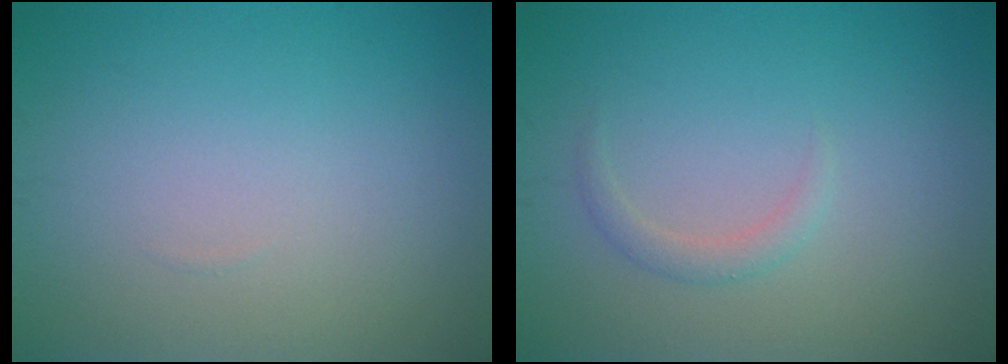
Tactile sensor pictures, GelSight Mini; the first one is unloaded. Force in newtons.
{"total": 1.2, "press": 1.2, "slide": 0.1}